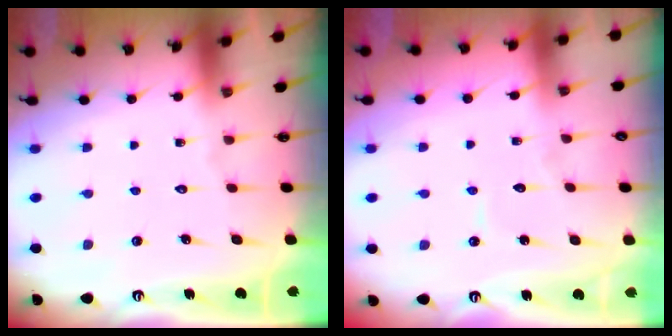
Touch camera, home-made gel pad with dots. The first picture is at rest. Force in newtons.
{"total": 4.2, "press": 4.2, "slide": 0.4}